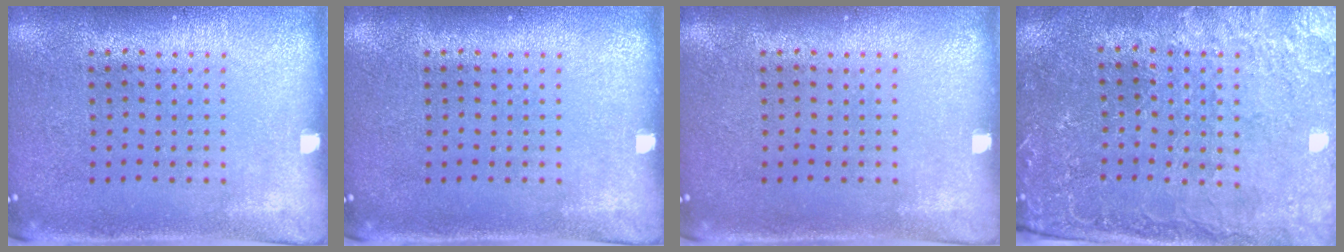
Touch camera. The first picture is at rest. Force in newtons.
{"total": 0.0}
{"total": 0.0}
{"total": 1.0, "press": 0.9, "slide": 0.3}